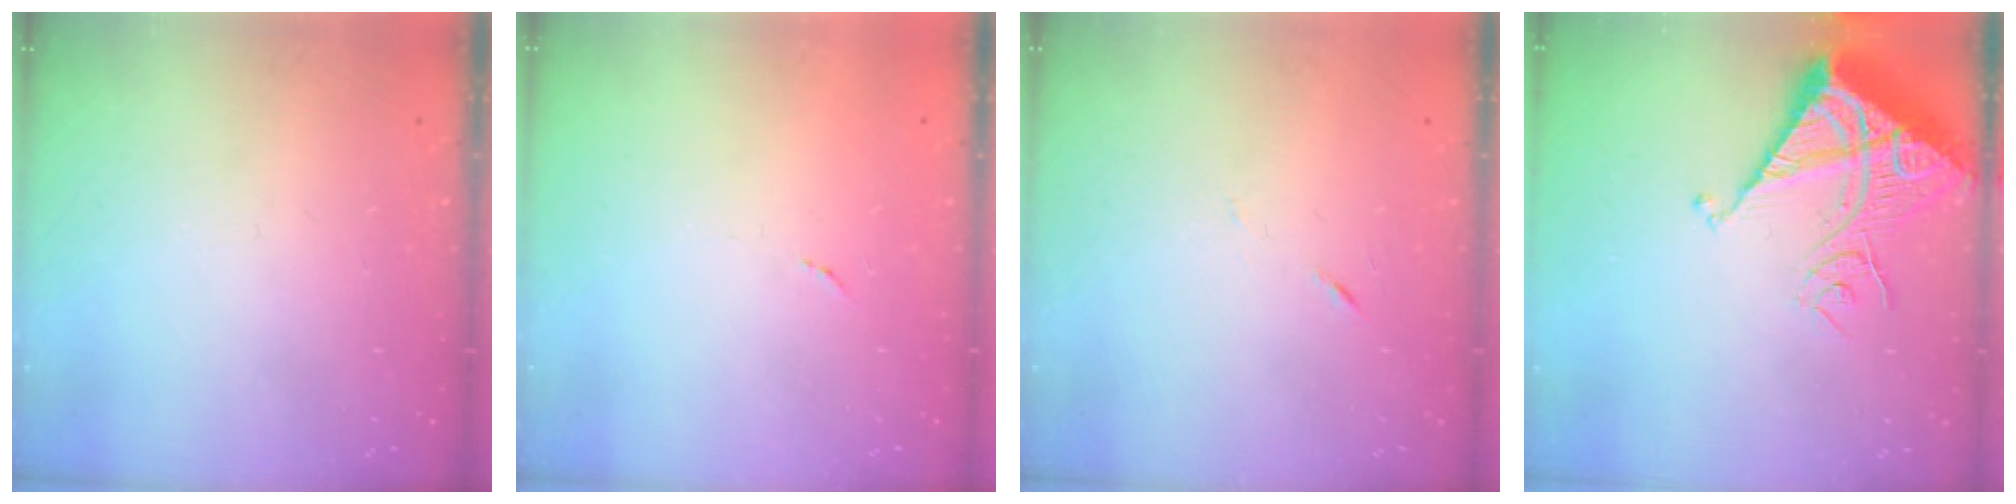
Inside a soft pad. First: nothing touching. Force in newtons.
{"total": 3.3, "press": 3.3, "slide": 0.2}
{"total": 3.7, "press": 3.6, "slide": 0.9}
{"total": 13.1, "press": 13.0, "slide": 1.5}